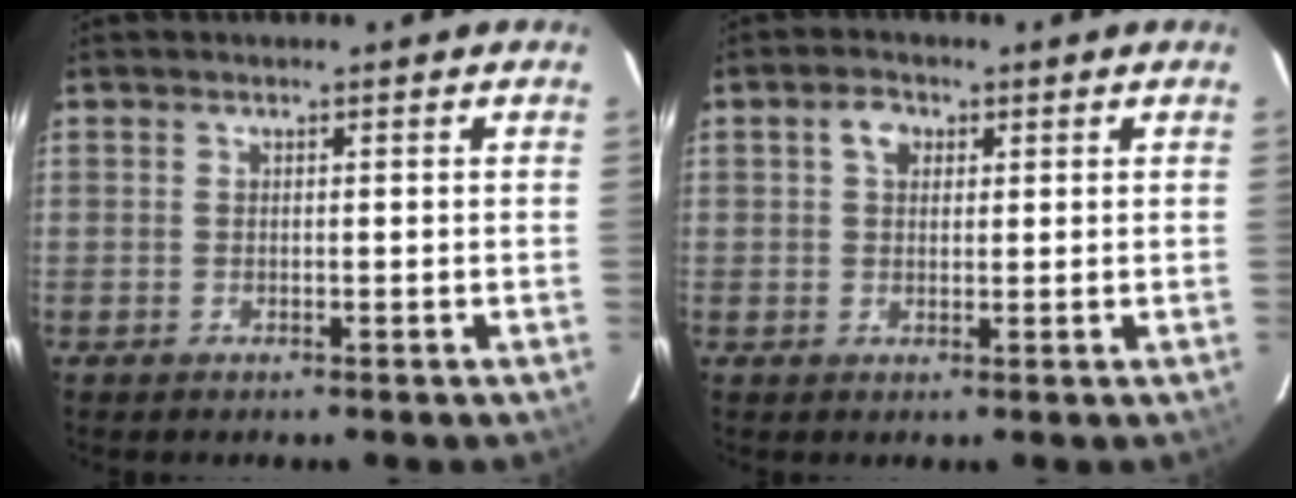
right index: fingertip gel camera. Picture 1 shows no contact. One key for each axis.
{"total": 3.2, "fx": 1.1, "fy": 2.4, "fz": 1.8, "tx": -0.028, "ty": 0.012, "tz": 0.019}